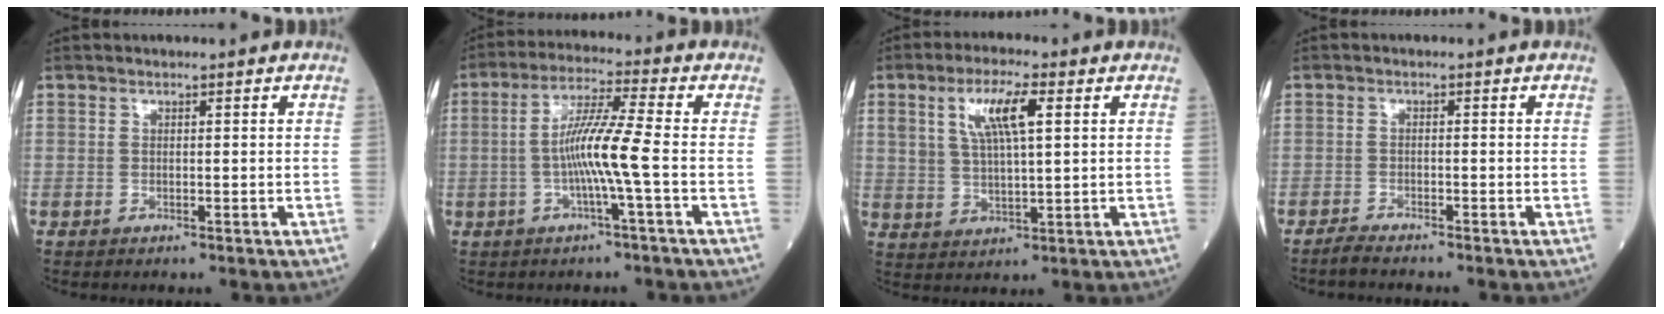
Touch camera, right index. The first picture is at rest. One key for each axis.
{"total": 8.2, "fx": -1.4, "fy": -0.9, "fz": 8.0, "tx": -0.155, "ty": 0.006, "tz": -0.030}
{"total": 8.0, "fx": 2.9, "fy": 1.8, "fz": 7.2, "tx": -0.141, "ty": 0.011, "tz": 0.058}
{"total": 2.1, "fx": -2.0, "fy": -0.1, "fz": 0.6, "tx": -0.020, "ty": -0.005, "tz": -0.036}